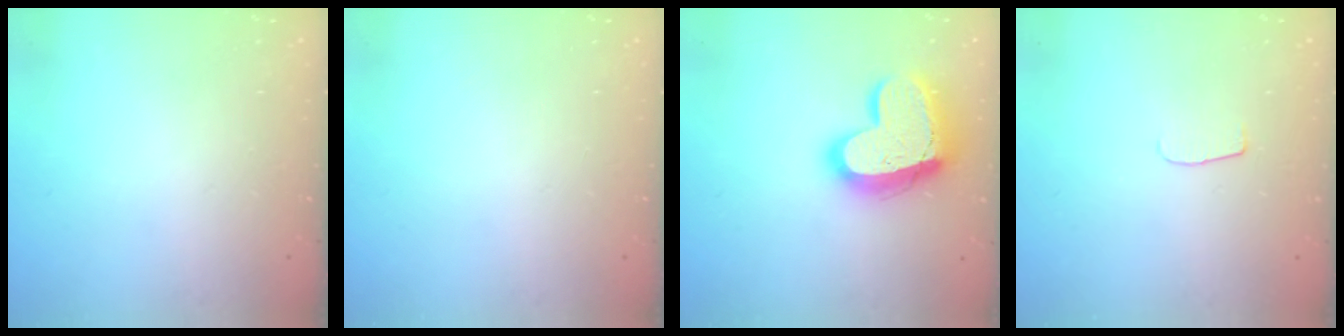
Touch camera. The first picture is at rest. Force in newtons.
{"total": 0.0}
{"total": 19.3, "press": 19.2, "slide": 2.0}
{"total": 4.5, "press": 4.4, "slide": 0.5}